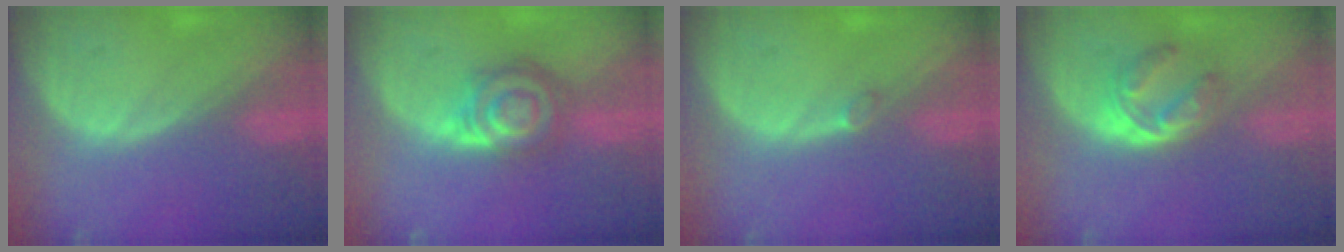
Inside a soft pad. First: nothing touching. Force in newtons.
{"total": 7.2, "press": 6.7, "slide": 2.8}
{"total": 0.9, "press": 0.9, "slide": 0.3}
{"total": 6.1, "press": 5.2, "slide": 3.2}